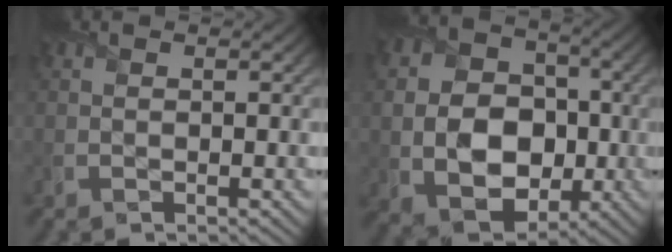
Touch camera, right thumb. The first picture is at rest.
{"total": 11.8, "force": [-1.3, 9.0, 7.5], "torque": [-0.151, -0.017, -0.029]}